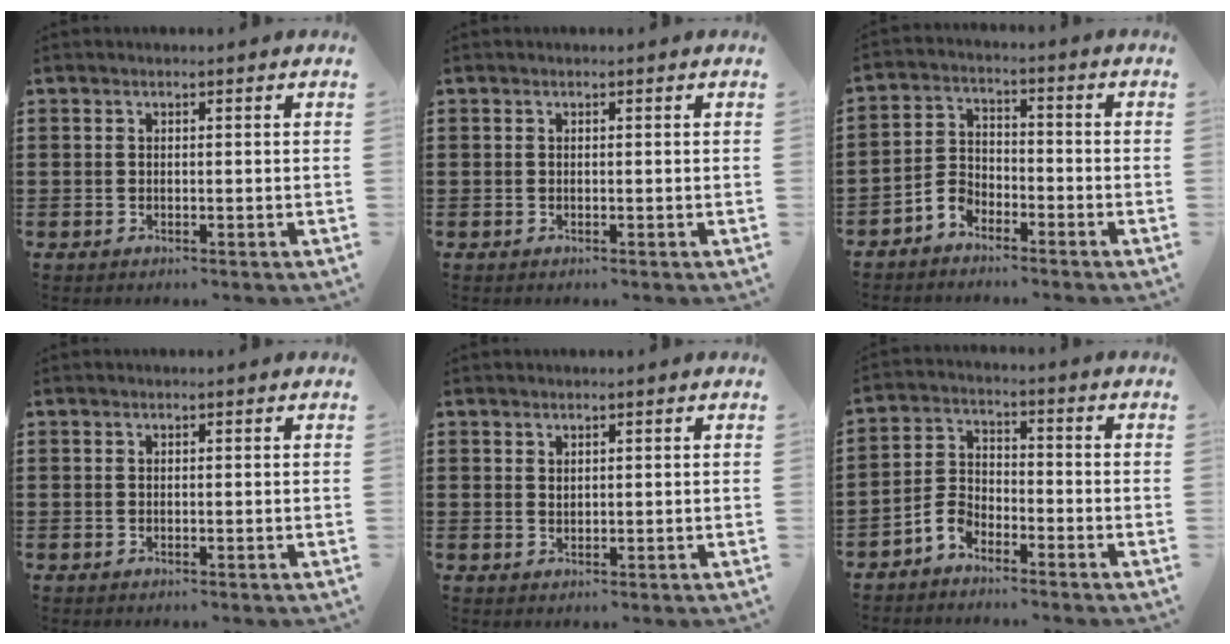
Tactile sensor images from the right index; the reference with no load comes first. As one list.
[{"total": 0.0}, {"total": 3.9, "force": [-3.3, 1.8, 1.1], "torque": [-0.032, 0.008, -0.069]}, {"total": 0.0}, {"total": 0.9, "force": [0.8, 0.4, 0.1], "torque": [-0.005, 0.001, 0.016]}, {"total": 4.3, "force": [-3.5, 1.9, 1.7], "torque": [-0.056, 0.004, -0.076]}]